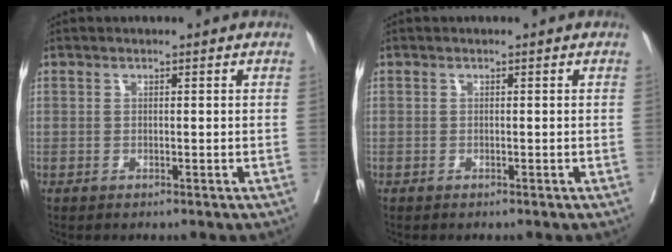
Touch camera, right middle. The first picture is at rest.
{"total": 0.0}